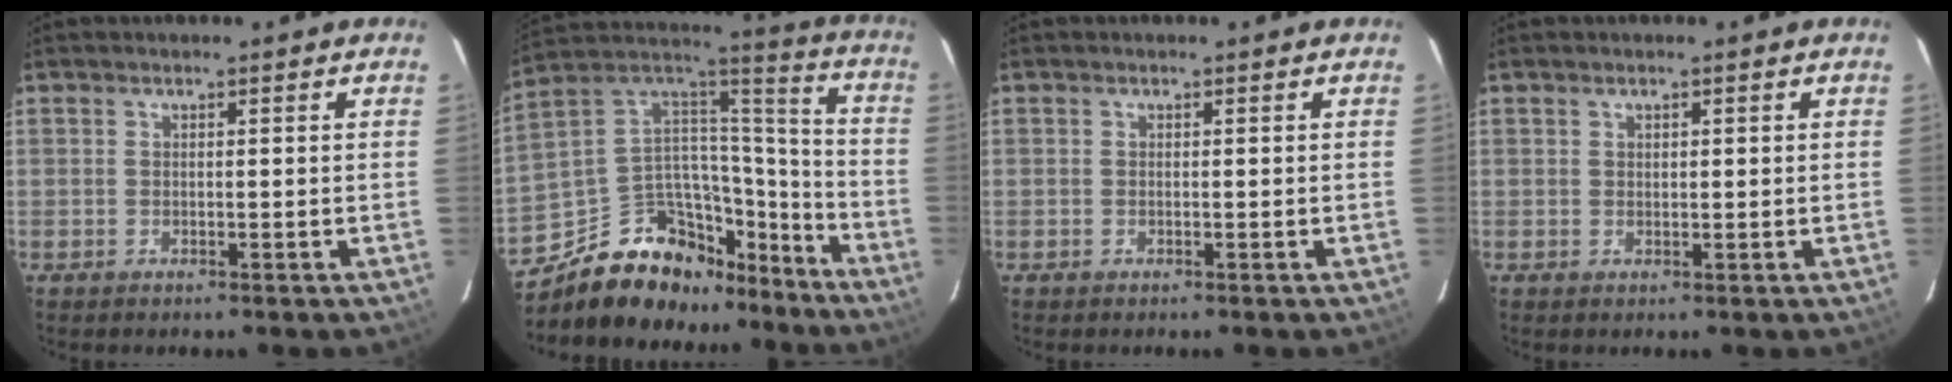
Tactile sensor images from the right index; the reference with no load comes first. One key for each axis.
{"total": 22.1, "fx": -15.6, "fy": 12.9, "fz": 8.9, "tx": -0.179, "ty": 0.070, "tz": -0.236}
{"total": 0.0}
{"total": 0.8, "fx": 0.4, "fy": 0.5, "fz": 0.4, "tx": -0.006, "ty": 0.003, "tz": 0.009}